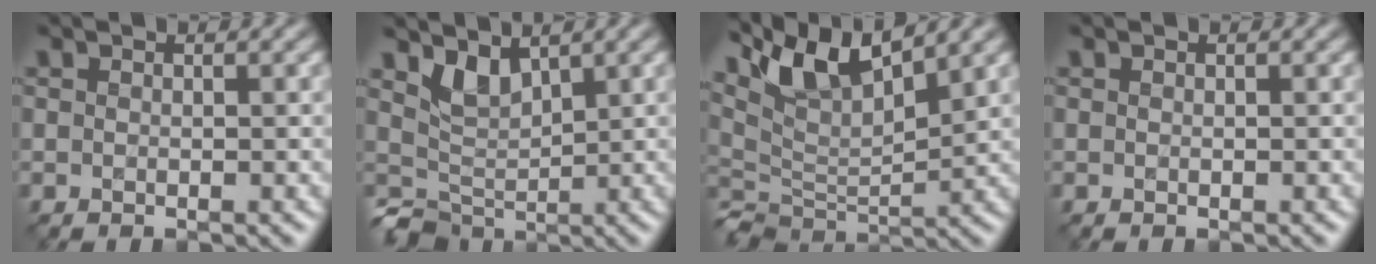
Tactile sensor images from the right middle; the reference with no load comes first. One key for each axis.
{"total": 2.6, "fx": 0.9, "fy": 2.0, "fz": 1.3, "tx": -0.026, "ty": -0.008, "tz": 0.025}
{"total": 7.2, "fx": 5.0, "fy": 2.2, "fz": 4.7, "tx": -0.095, "ty": 0.004, "tz": 0.094}
{"total": 0.0}